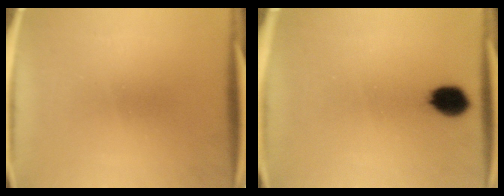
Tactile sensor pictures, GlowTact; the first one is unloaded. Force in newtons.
{"total": 7.0}